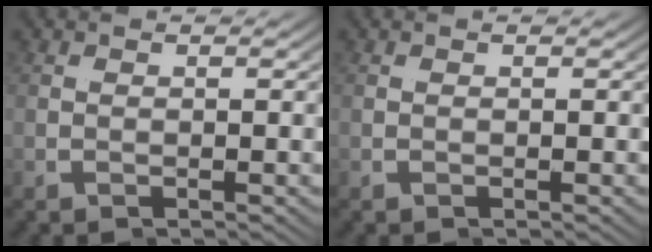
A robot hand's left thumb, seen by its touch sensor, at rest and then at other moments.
{"total": 0.0}